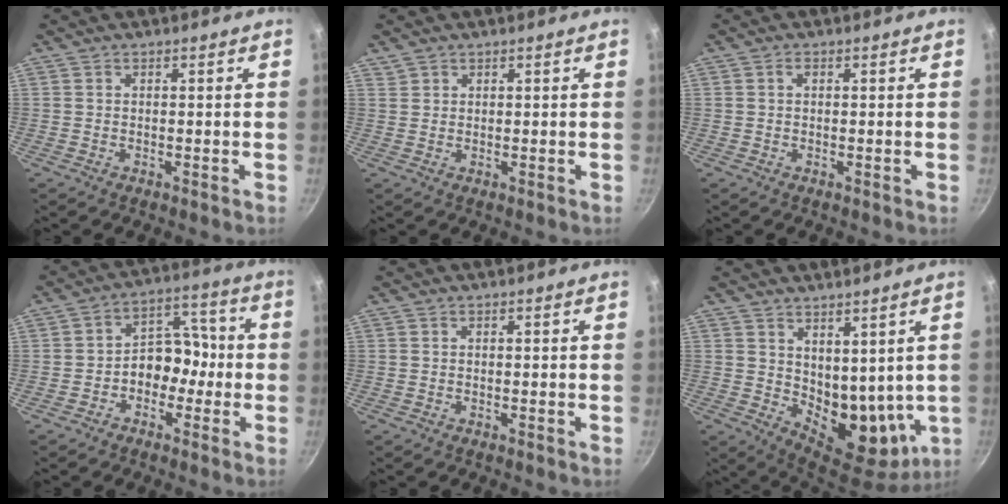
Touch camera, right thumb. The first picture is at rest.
{"total": 1.6, "force": [1.1, 1.1, 0.2], "torque": [0.004, 0.006, 0.021]}
{"total": 1.0, "force": [0.3, 0.6, 0.8], "torque": [-0.014, 0.005, 0.005]}
{"total": 8.5, "force": [-2.1, 6.5, 5.0], "torque": [-0.014, 0.047, -0.044]}
{"total": 0.0}
{"total": 12.8, "force": [4.1, 8.0, 9.2], "torque": [-0.103, -0.043, 0.091]}